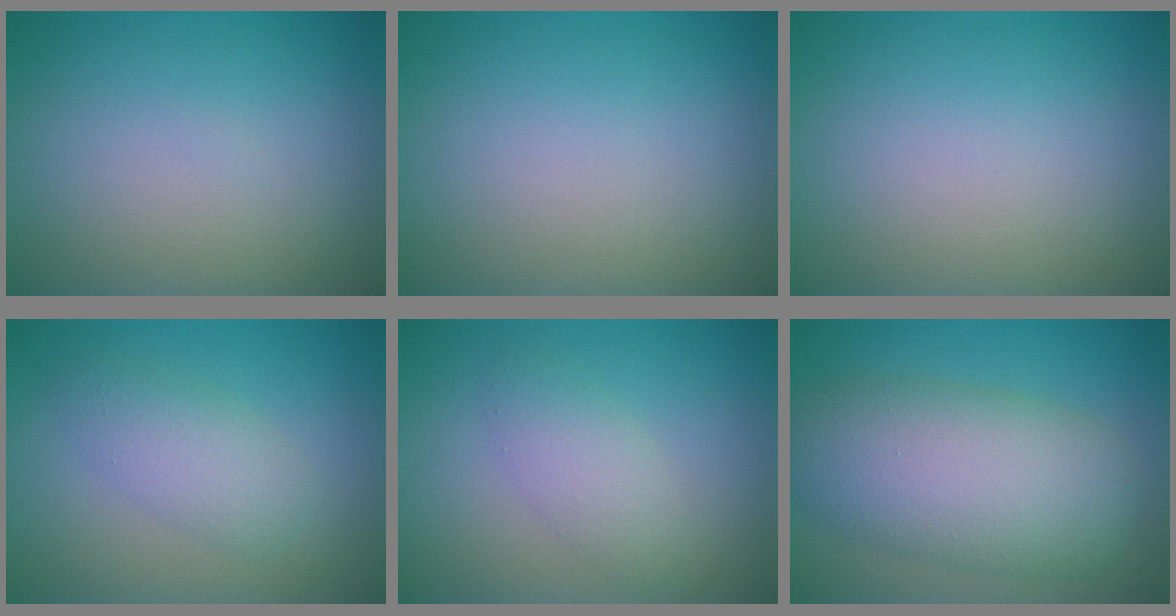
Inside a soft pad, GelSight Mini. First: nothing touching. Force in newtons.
{"total": 0.0}
{"total": 0.0}
{"total": 3.0, "press": 3.0, "slide": 0.1}
{"total": 2.5, "press": 2.5, "slide": 0.2}
{"total": 9.1, "press": 9.0, "slide": 0.4}